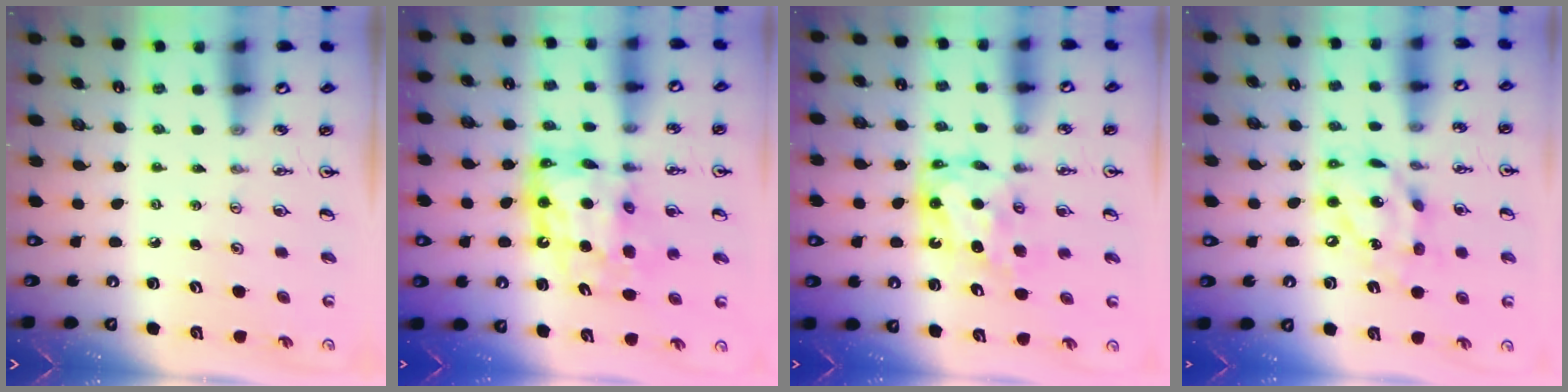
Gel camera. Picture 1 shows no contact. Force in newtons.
{"total": 12.5, "press": 12.5, "slide": 1.2}
{"total": 7.0, "press": 7.0, "slide": 0.4}
{"total": 14.1, "press": 14.0, "slide": 1.2}